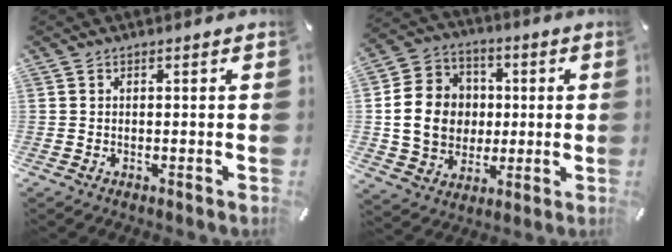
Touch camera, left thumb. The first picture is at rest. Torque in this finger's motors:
{"motor_torque": [1.31, 1.02, 0.79, -0.59, 0.38]}